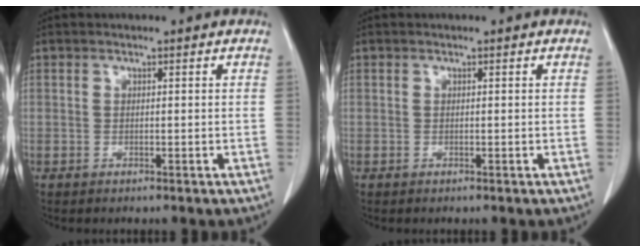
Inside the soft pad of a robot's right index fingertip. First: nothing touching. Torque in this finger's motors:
{"motor_torque": [0.00, 0.00, 0.00, 0.00]}